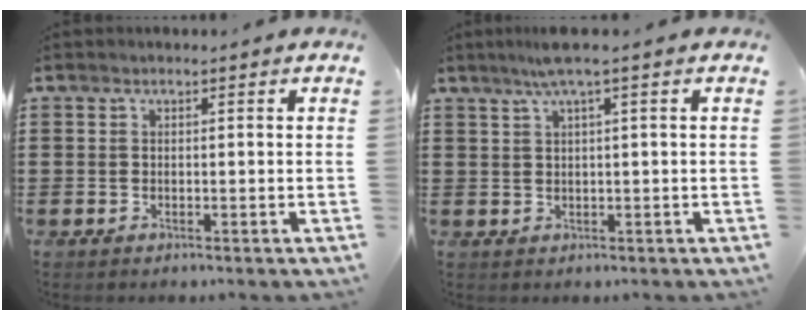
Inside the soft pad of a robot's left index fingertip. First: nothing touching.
{"total": 3.1, "force": [1.6, -0.4, 2.6], "torque": [-0.051, -0.001, 0.028]}